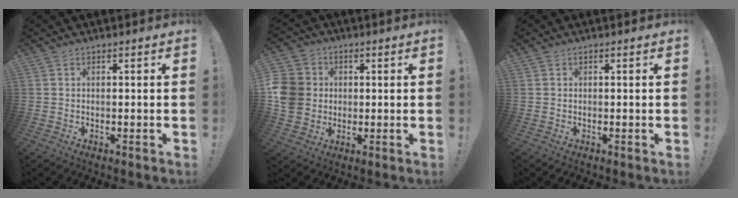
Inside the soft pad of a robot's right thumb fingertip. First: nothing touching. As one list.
[{"total": 10.9, "force": [-0.2, 9.9, 4.6], "torque": [-0.093, 0.010, 0.000]}, {"total": 0.0}]